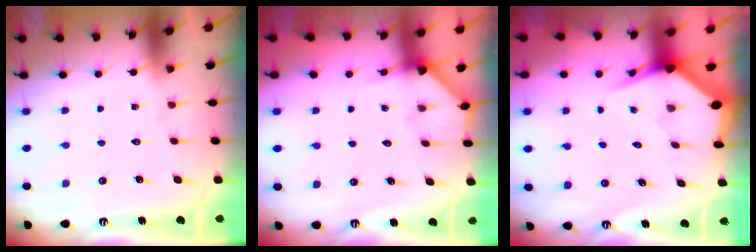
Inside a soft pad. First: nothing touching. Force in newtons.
{"total": 2.9, "press": 2.9, "slide": 0.2}
{"total": 3.4, "press": 3.3, "slide": 0.3}